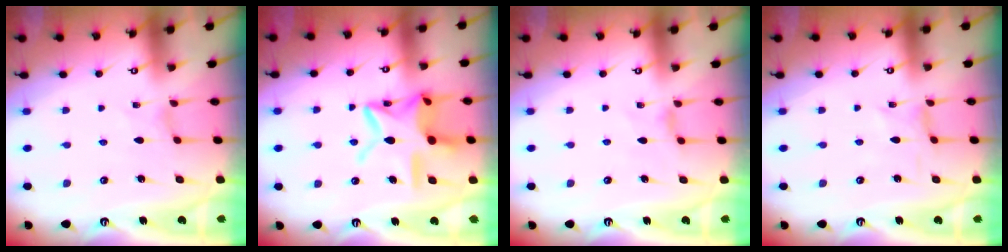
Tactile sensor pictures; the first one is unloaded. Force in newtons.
{"total": 17.9, "press": 17.8, "slide": 1.3}
{"total": 1.1, "press": 1.0, "slide": 0.3}
{"total": 0.0}